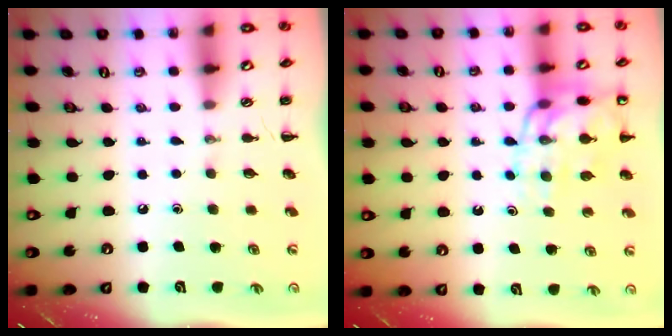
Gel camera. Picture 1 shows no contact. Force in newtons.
{"total": 13.3, "press": 13.1, "slide": 2.5}